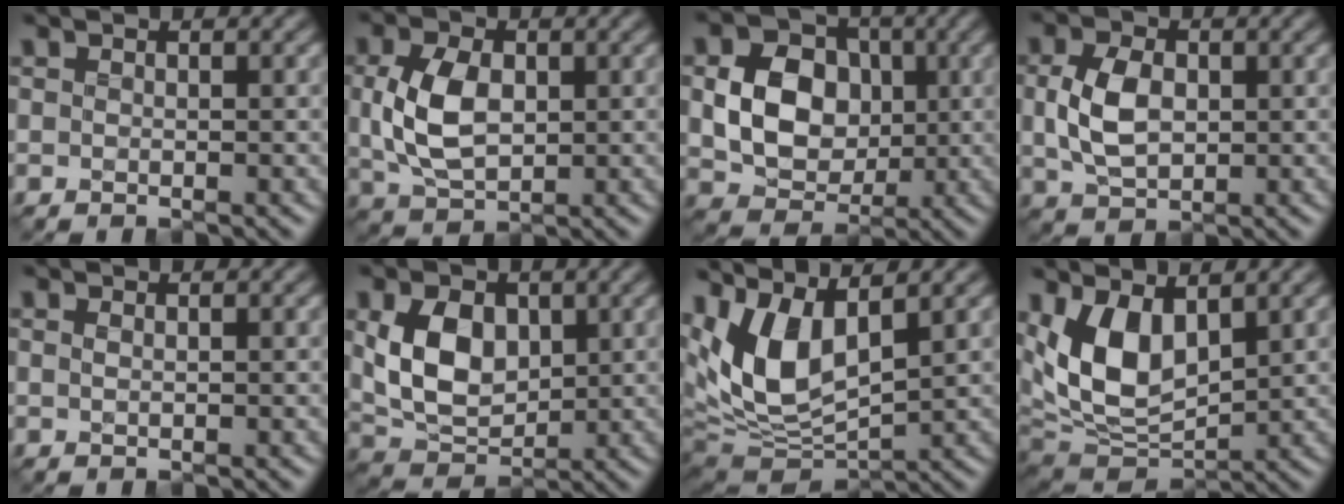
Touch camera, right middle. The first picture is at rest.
{"total": 5.5, "force": [-0.2, 3.4, 4.2], "torque": [-0.092, -0.001, -0.002]}
{"total": 6.9, "force": [-0.2, 5.5, 4.3], "torque": [-0.066, 0.005, -0.011]}
{"total": 4.6, "force": [-0.3, 3.1, 3.5], "torque": [-0.079, -0.001, -0.007]}
{"total": 0.0}
{"total": 6.1, "force": [0.5, 4.2, 4.4], "torque": [-0.085, -0.004, 0.011]}
{"total": 10.0, "force": [2.7, 5.1, 8.2], "torque": [-0.178, -0.004, 0.047]}
{"total": 8.0, "force": [1.7, 4.5, 6.3], "torque": [-0.131, -0.014, 0.026]}